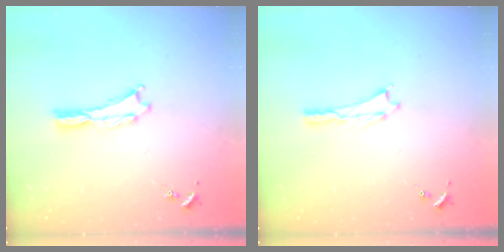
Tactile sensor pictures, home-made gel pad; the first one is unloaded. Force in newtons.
{"total": 0.0}